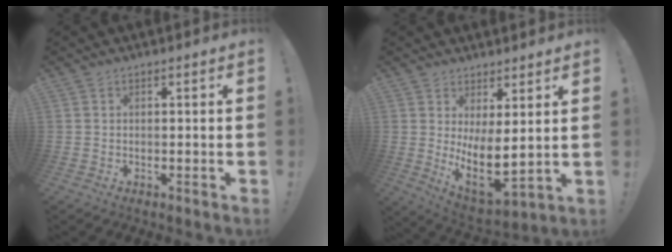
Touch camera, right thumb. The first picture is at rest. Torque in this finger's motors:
{"motor_torque": [2.24, 2.14, 1.92, -0.43, 0.62]}